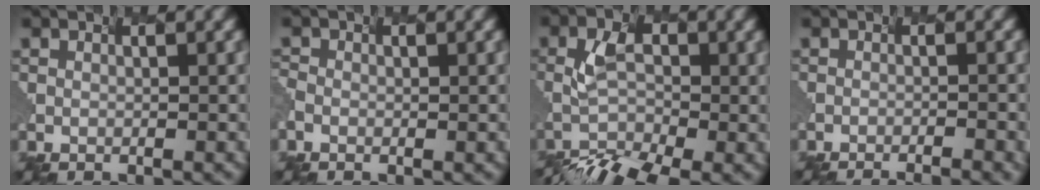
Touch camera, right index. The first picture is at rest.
{"total": 1.9, "force": [-1.0, 1.2, 1.0], "torque": [-0.014, 0.001, -0.009]}
{"total": 5.6, "force": [-4.5, 1.7, 2.8], "torque": [-0.066, -0.005, -0.080]}
{"total": 4.5, "force": [-2.7, 1.3, 3.4], "torque": [-0.011, 0.007, -0.020]}